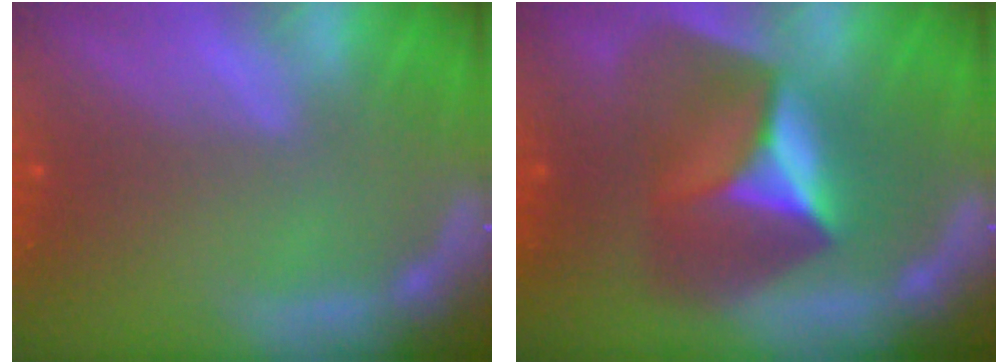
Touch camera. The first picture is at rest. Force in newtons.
{"total": 9.0}